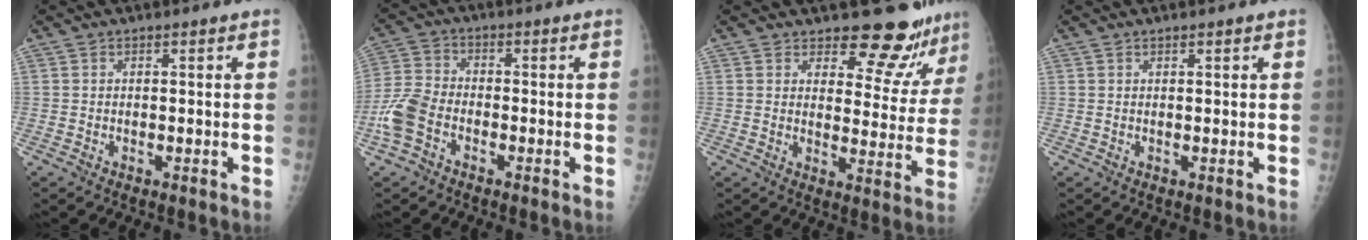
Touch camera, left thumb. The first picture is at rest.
{"total": 7.5, "force": [-3.3, 4.8, 4.7], "torque": [-0.106, 0.017, -0.071]}
{"total": 11.3, "force": [10.4, 3.7, 2.4], "torque": [0.009, -0.090, 0.122]}
{"total": 0.6, "force": [0.5, 0.0, 0.4], "torque": [-0.007, -0.001, 0.009]}